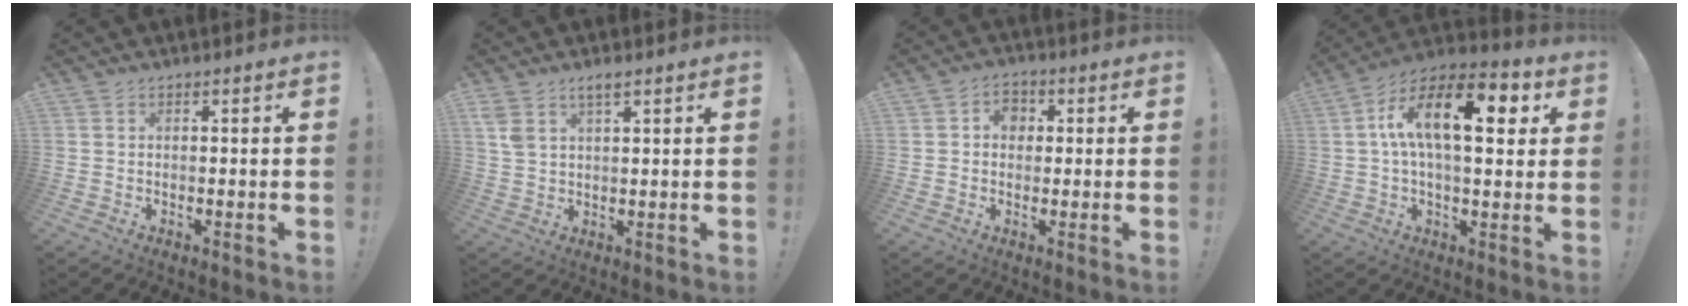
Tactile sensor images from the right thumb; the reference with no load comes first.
{"total": 4.3, "force": [2.8, 1.5, 3.0], "torque": [-0.052, -0.013, 0.051]}
{"total": 5.1, "force": [0.8, 4.3, 2.7], "torque": [-0.037, 0.004, 0.013]}
{"total": 18.6, "force": [4.7, 8.5, 15.9], "torque": [-0.271, -0.001, 0.068]}